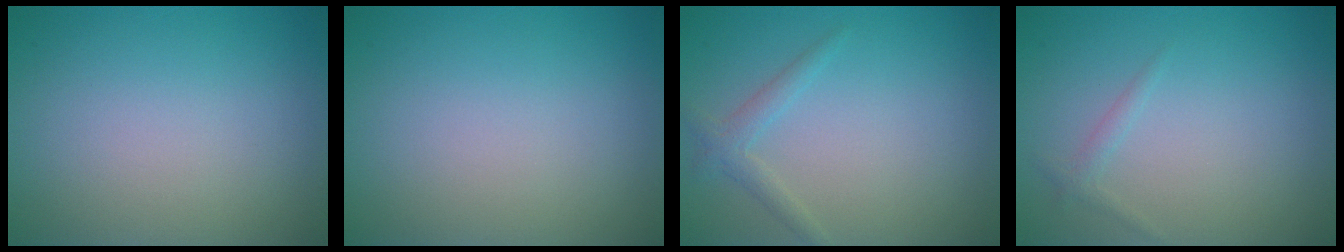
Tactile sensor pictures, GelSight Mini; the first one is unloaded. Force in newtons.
{"total": 0.0}
{"total": 1.6, "press": 1.6, "slide": 0.1}
{"total": 0.9, "press": 0.9, "slide": 0.0}